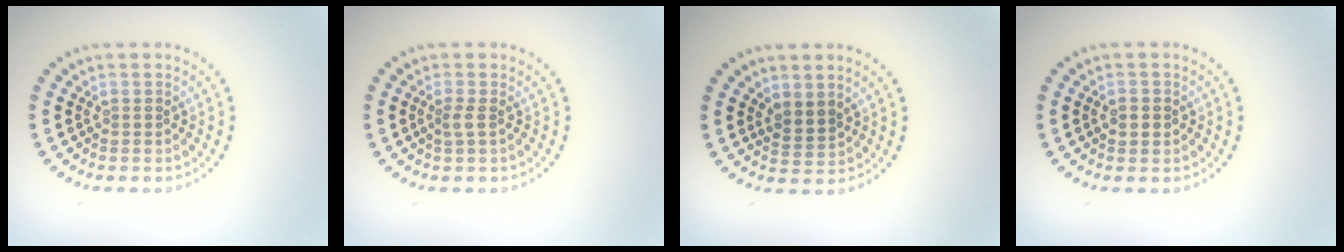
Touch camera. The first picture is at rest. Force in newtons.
{"total": 1.0, "press": 0.7, "slide": 0.8}
{"total": 1.8, "press": 1.4, "slide": 1.1}
{"total": 1.1, "press": 1.0, "slide": 0.2}